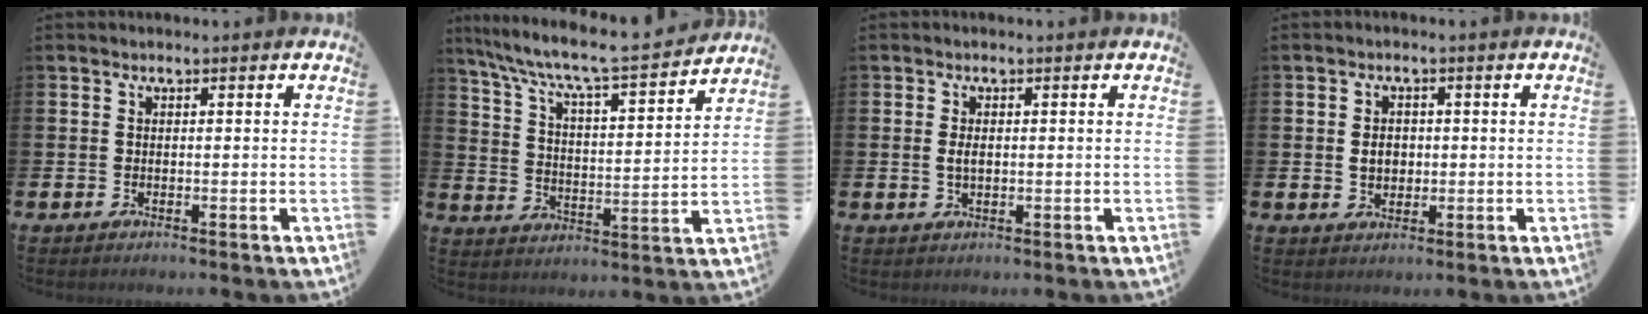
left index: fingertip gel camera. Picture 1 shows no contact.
{"total": 8.3, "force": [7.5, 0.8, 3.4], "torque": [-0.096, -0.058, 0.123]}
{"total": 1.5, "force": [0.2, 0.8, 1.2], "torque": [-0.019, 0.004, 0.001]}
{"total": 2.7, "force": [0.2, 2.2, 1.5], "torque": [-0.012, 0.002, -0.004]}